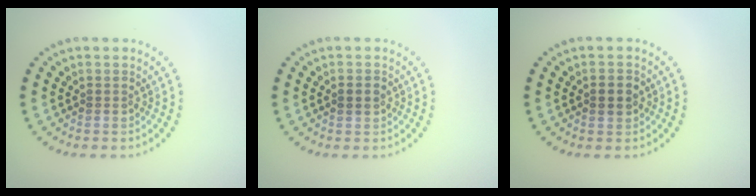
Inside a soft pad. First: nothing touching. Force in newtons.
{"total": 1.7, "press": 1.6, "slide": 0.2}
{"total": 1.7, "press": 1.7, "slide": 0.2}